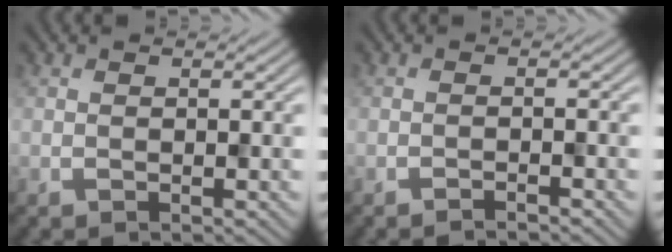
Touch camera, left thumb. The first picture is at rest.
{"total": 1.1, "force": [-1.0, 0.0, 0.4], "torque": [-0.005, 0.003, -0.021]}